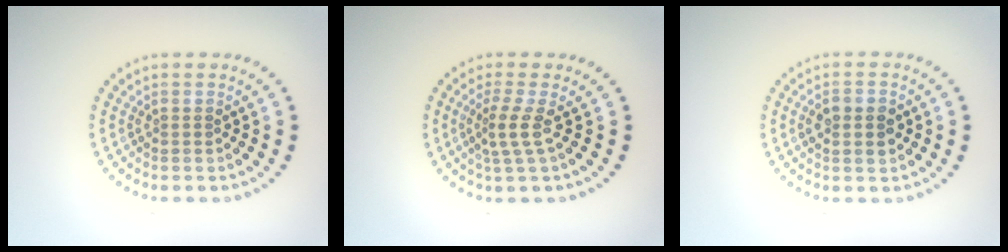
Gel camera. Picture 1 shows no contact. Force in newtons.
{"total": 2.3, "press": 1.4, "slide": 1.8}
{"total": 2.5, "press": 2.4, "slide": 0.2}